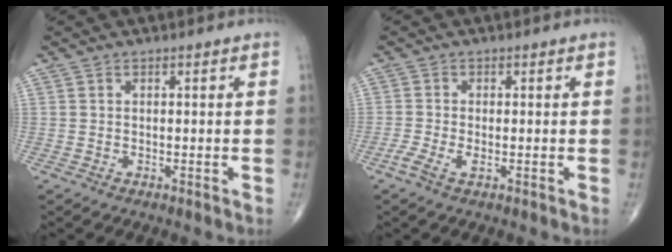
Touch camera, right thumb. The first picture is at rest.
{"total": 2.4, "force": [-0.9, 0.8, 2.0], "torque": [-0.052, -0.001, -0.023]}